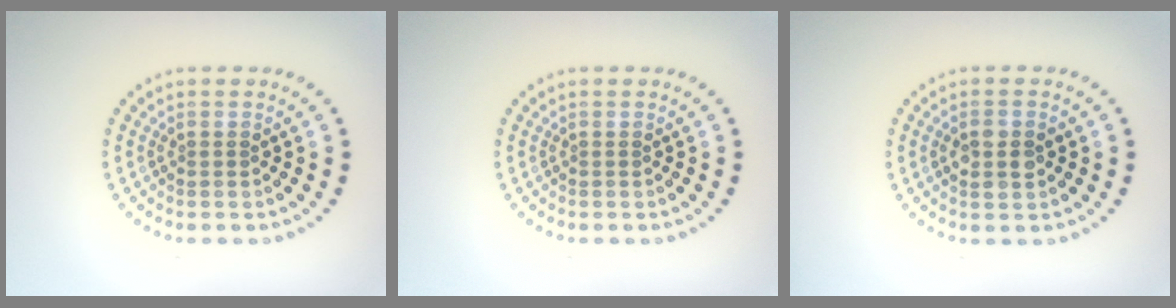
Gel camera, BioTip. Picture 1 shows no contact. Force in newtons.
{"total": 0.0}
{"total": 2.3, "press": 2.3, "slide": 0.2}